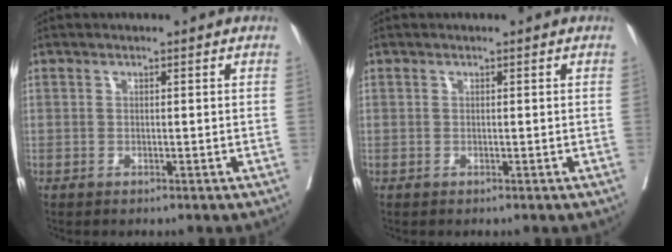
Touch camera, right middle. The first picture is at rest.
{"total": 0.0}